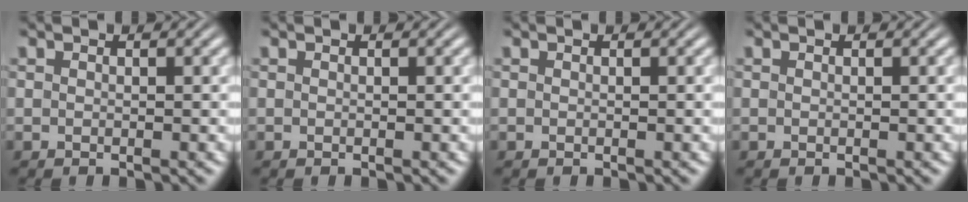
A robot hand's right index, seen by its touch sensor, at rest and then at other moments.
{"total": 0.0}
{"total": 0.0}
{"total": 0.0}